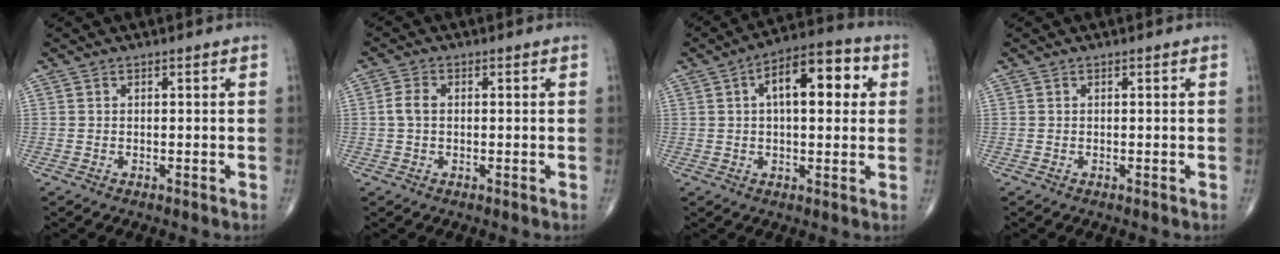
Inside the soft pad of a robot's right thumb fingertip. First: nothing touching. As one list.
[{"total": 2.8, "force": [0.1, 1.8, 2.1], "torque": [-0.046, 0.007, -0.002]}, {"total": 13.3, "force": [3.3, 6.2, 11.3], "torque": [-0.147, 0.022, 0.043]}, {"total": 0.0}]